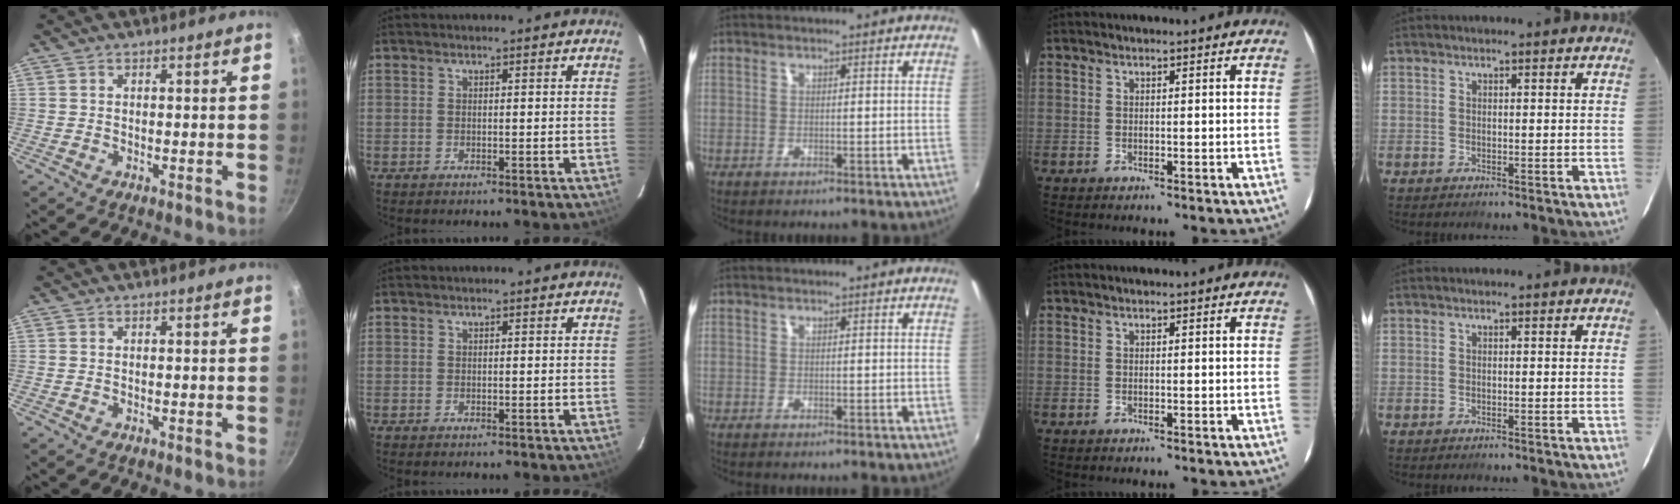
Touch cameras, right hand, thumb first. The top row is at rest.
{}